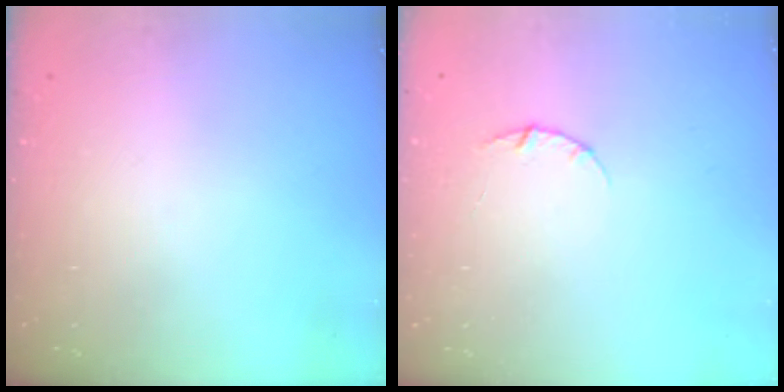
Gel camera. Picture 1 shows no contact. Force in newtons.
{"total": 2.8, "press": 2.8, "slide": 0.4}